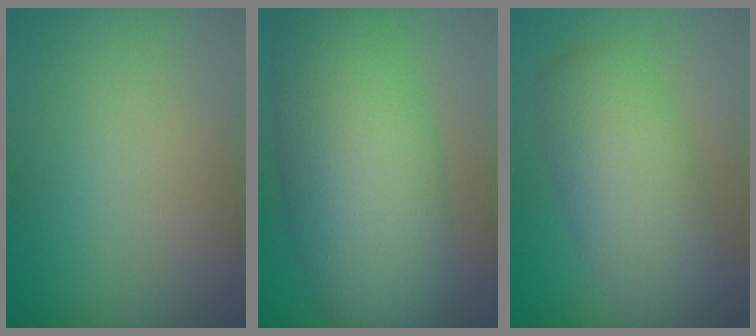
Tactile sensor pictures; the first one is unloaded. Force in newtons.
{"total": 9.6, "press": 9.6, "slide": 0.4}
{"total": 5.3, "press": 5.2, "slide": 0.2}